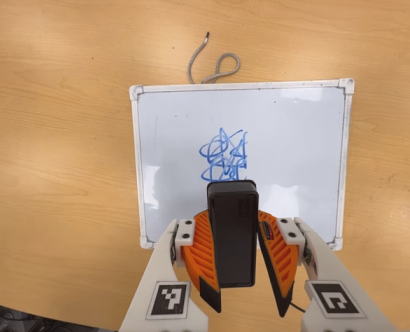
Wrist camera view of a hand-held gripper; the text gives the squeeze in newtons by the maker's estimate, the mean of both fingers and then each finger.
{"total": 8.7, "left": 8.8, "right": 8.6}